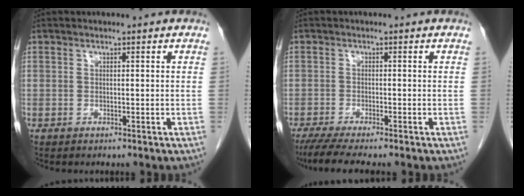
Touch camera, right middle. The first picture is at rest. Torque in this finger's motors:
{"motor_torque": [0.90, -0.67, 0.06, 0.04]}